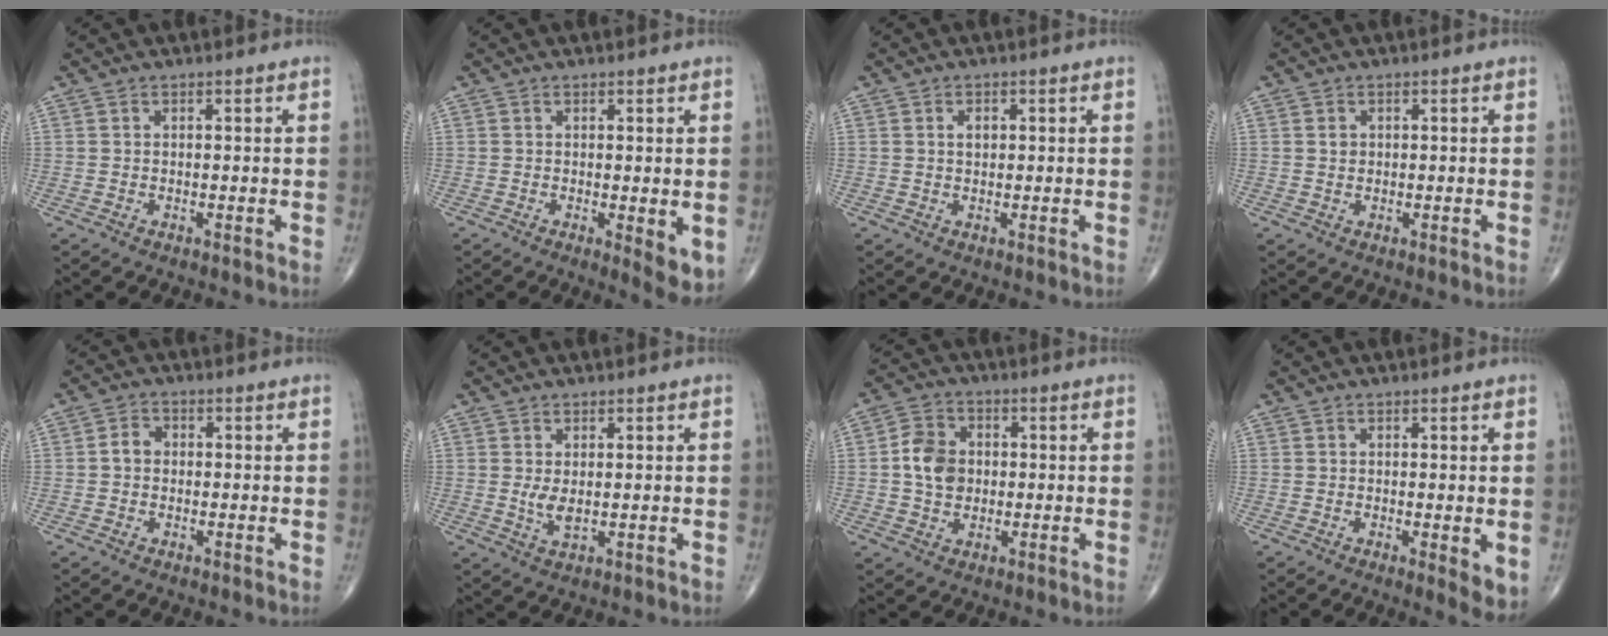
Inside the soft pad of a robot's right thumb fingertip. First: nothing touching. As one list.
[{"total": 5.0, "force": [-0.6, 1.5, 4.8], "torque": [-0.053, -0.014, -0.006]}, {"total": 1.7, "force": [0.5, 1.1, 1.2], "torque": [-0.014, 0.000, 0.007]}, {"total": 1.3, "force": [0.3, 1.1, 0.6], "torque": [-0.004, 0.000, 0.007]}, {"total": 2.9, "force": [-0.1, 2.4, 1.6], "torque": [-0.020, 0.012, -0.007]}, {"total": 3.0, "force": [0.4, 1.2, 2.7], "torque": [-0.045, -0.011, 0.014]}, {"total": 7.5, "force": [0.2, 6.0, 4.5], "torque": [-0.065, 0.010, -0.003]}, {"total": 4.0, "force": [-0.2, 1.1, 3.8], "torque": [-0.043, -0.013, -0.002]}]